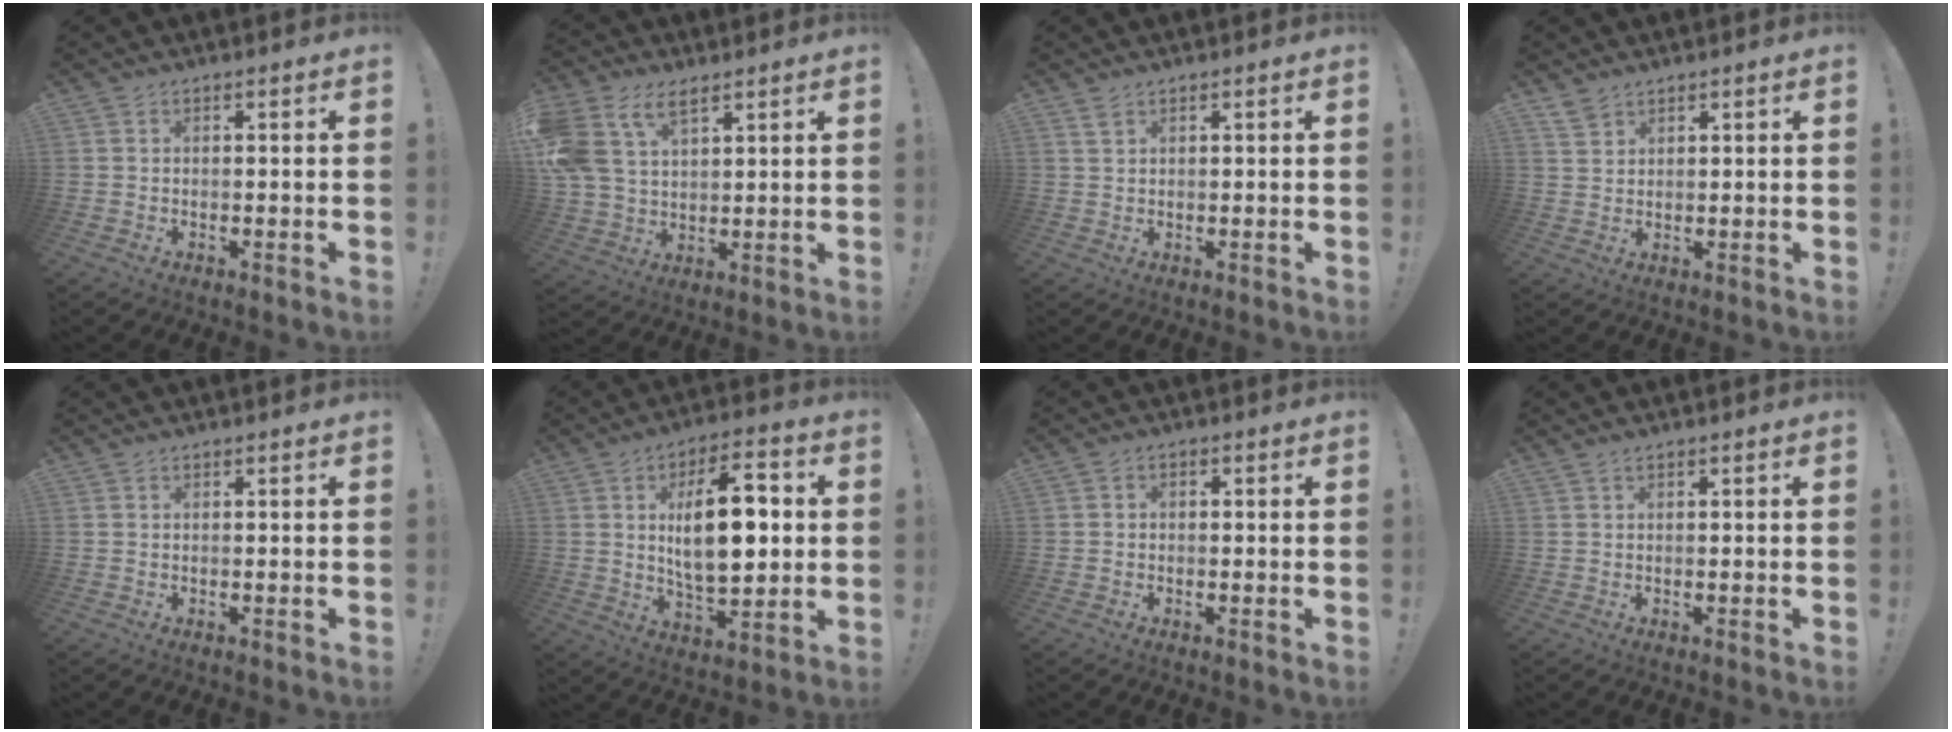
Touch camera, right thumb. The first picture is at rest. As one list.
[{"total": 12.6, "force": [7.0, 7.8, 7.1], "torque": [-0.159, -0.026, 0.138]}, {"total": 1.8, "force": [1.3, 0.8, 1.0], "torque": [-0.019, -0.002, 0.025]}, {"total": 3.5, "force": [2.8, 1.8, 0.8], "torque": [-0.013, -0.015, 0.054]}, {"total": 0.0}, {"total": 17.7, "force": [2.2, 8.7, 15.2], "torque": [-0.241, -0.001, 0.030]}, {"total": 1.3, "force": [-0.7, 1.0, 0.5], "torque": [-0.012, 0.006, -0.012]}, {"total": 0.6, "force": [0.6, 0.2, 0.2], "torque": [-0.011, 0.004, 0.012]}]